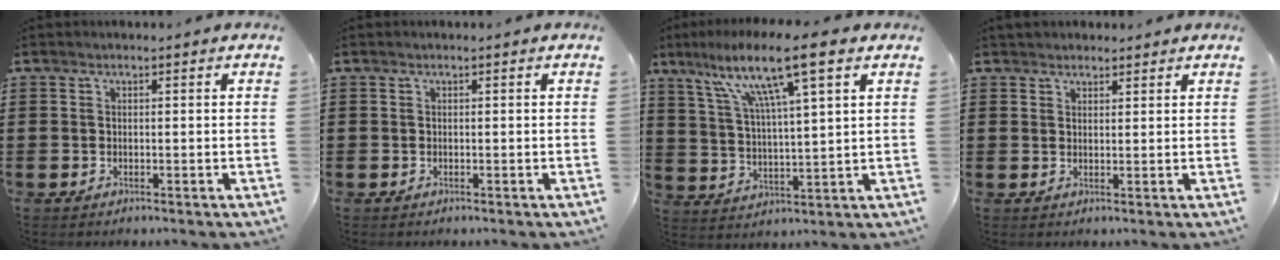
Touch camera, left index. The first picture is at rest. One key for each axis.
{"total": 0.0}
{"total": 12.0, "fx": 7.5, "fy": 1.0, "fz": 9.3, "tx": -0.189, "ty": -0.017, "tz": 0.122}
{"total": 1.9, "fx": 1.8, "fy": 0.7, "fz": -0.1, "tx": -0.002, "ty": 0.004, "tz": 0.036}